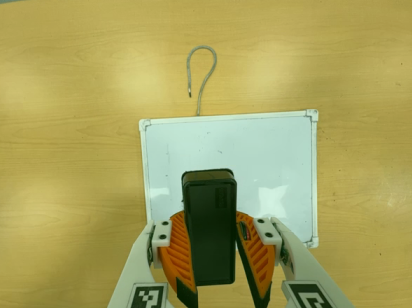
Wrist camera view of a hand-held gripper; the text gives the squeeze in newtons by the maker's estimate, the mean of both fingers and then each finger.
{"total": 11.6, "left": 11.0, "right": 12.2}